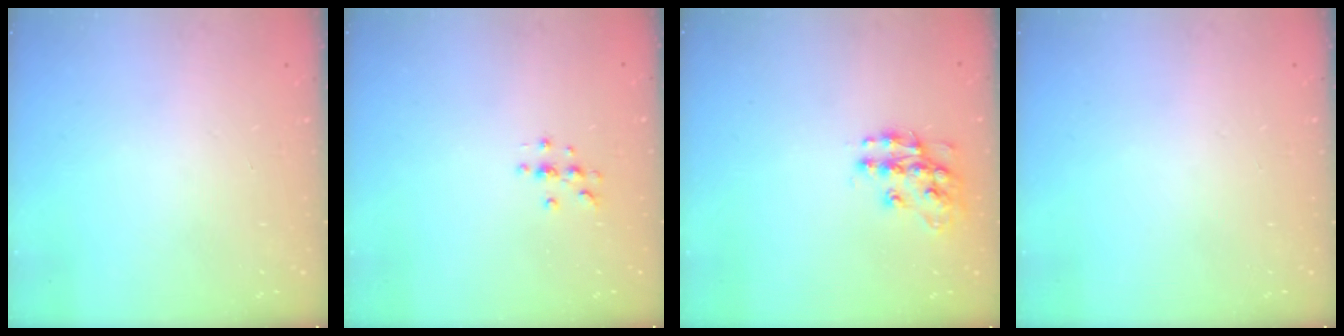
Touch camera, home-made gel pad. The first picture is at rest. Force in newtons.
{"total": 3.3, "press": 3.3, "slide": 0.4}
{"total": 11.9, "press": 11.9, "slide": 0.9}
{"total": 0.0}